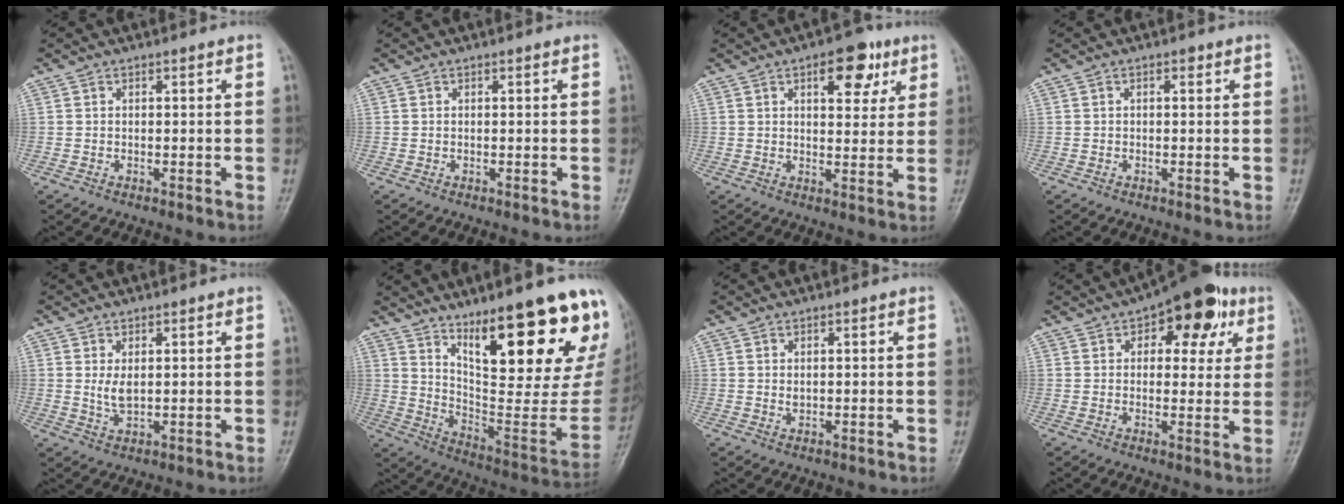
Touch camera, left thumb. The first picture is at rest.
{"total": 0.0}
{"total": 9.0, "force": [4.3, 4.6, 6.4], "torque": [-0.052, -0.013, 0.053]}
{"total": 1.1, "force": [0.3, 0.6, 0.9], "torque": [-0.009, 0.002, 0.002]}
{"total": 3.6, "force": [0.8, 2.0, 2.9], "torque": [-0.049, -0.010, 0.019]}
{"total": 27.7, "force": [15.1, 7.7, 21.9], "torque": [-0.256, -0.068, 0.243]}
{"total": 1.7, "force": [0.5, 1.0, 1.3], "torque": [-0.019, -0.002, 0.011]}
{"total": 14.6, "force": [6.5, 7.6, 10.5], "torque": [-0.086, -0.001, 0.083]}